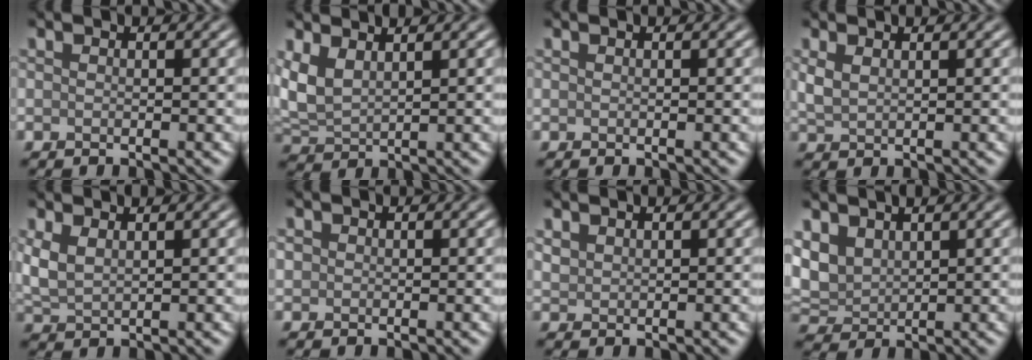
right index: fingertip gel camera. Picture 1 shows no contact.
{"total": 3.3, "force": [1.6, 1.6, 2.5], "torque": [-0.067, 0.004, 0.033]}
{"total": 0.0}
{"total": 1.5, "force": [0.8, 0.7, 1.1], "torque": [-0.029, 0.000, 0.020]}
{"total": 2.6, "force": [1.2, 1.3, 1.9], "torque": [-0.052, 0.002, 0.027]}
{"total": 0.9, "force": [0.1, 0.8, 0.2], "torque": [-0.001, 0.001, 0.000]}
{"total": 1.1, "force": [0.9, 0.7, 0.3], "torque": [-0.009, 0.000, 0.021]}
{"total": 4.2, "force": [1.9, 2.9, 2.3], "torque": [-0.059, 0.001, 0.039]}